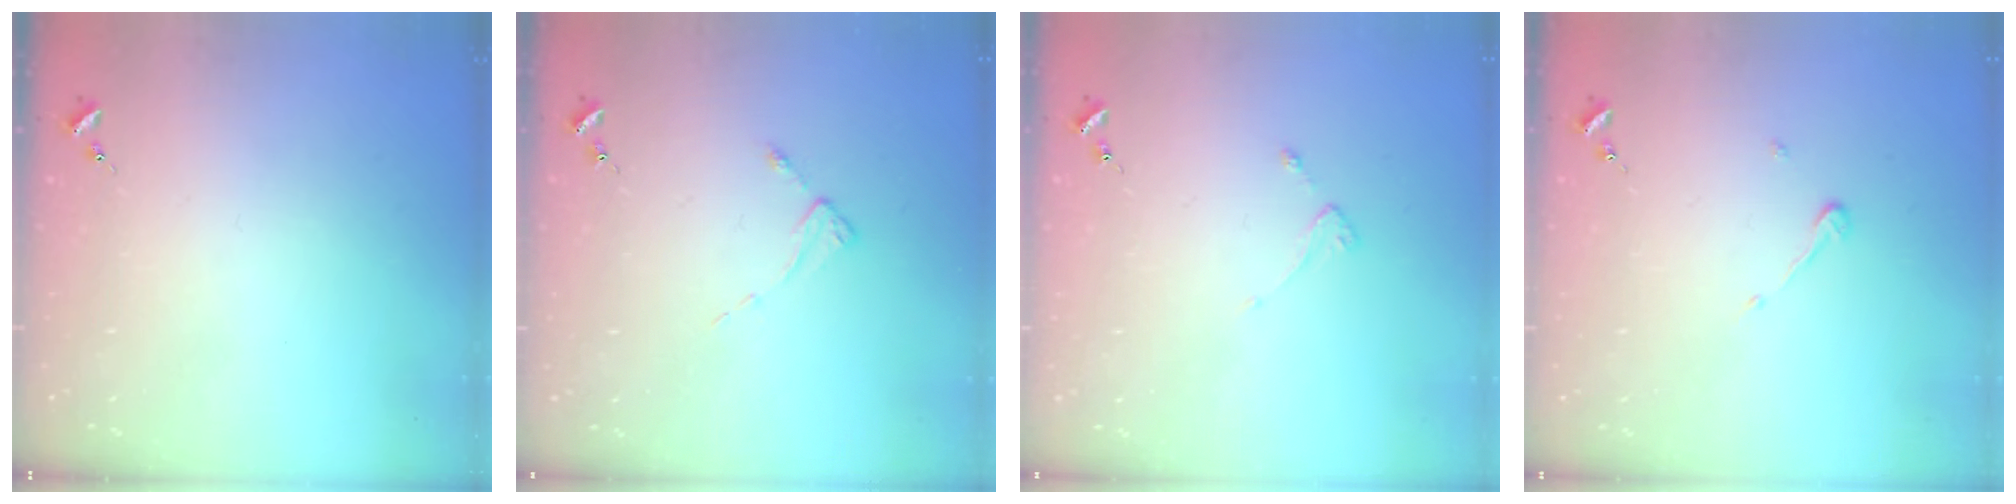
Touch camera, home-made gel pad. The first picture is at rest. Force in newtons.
{"total": 2.2, "press": 2.2, "slide": 0.4}
{"total": 2.2, "press": 2.1, "slide": 0.4}
{"total": 3.7, "press": 3.7, "slide": 0.3}